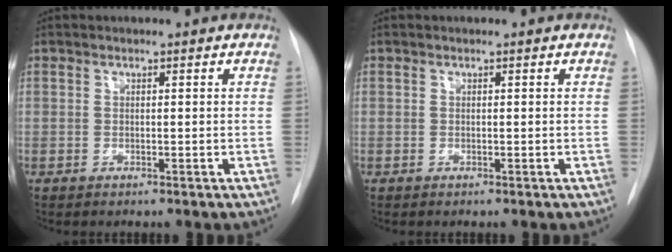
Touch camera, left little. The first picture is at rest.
{"total": 0.0}